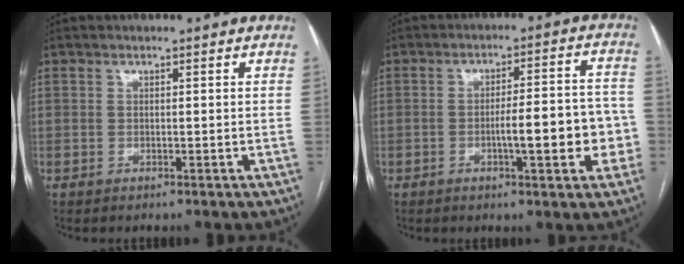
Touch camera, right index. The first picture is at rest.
{"total": 10.2, "force": [-2.6, 2.1, 9.6], "torque": [-0.130, 0.024, -0.031]}